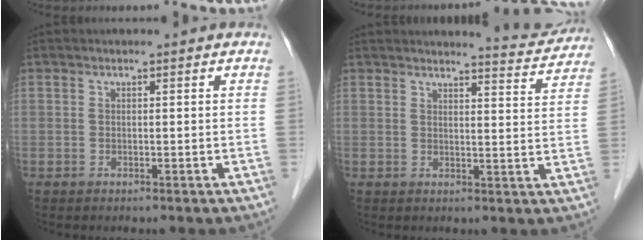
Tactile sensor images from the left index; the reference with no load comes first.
{"total": 6.4, "force": [6.4, 0.3, 0.5], "torque": [-0.013, -0.024, 0.065]}